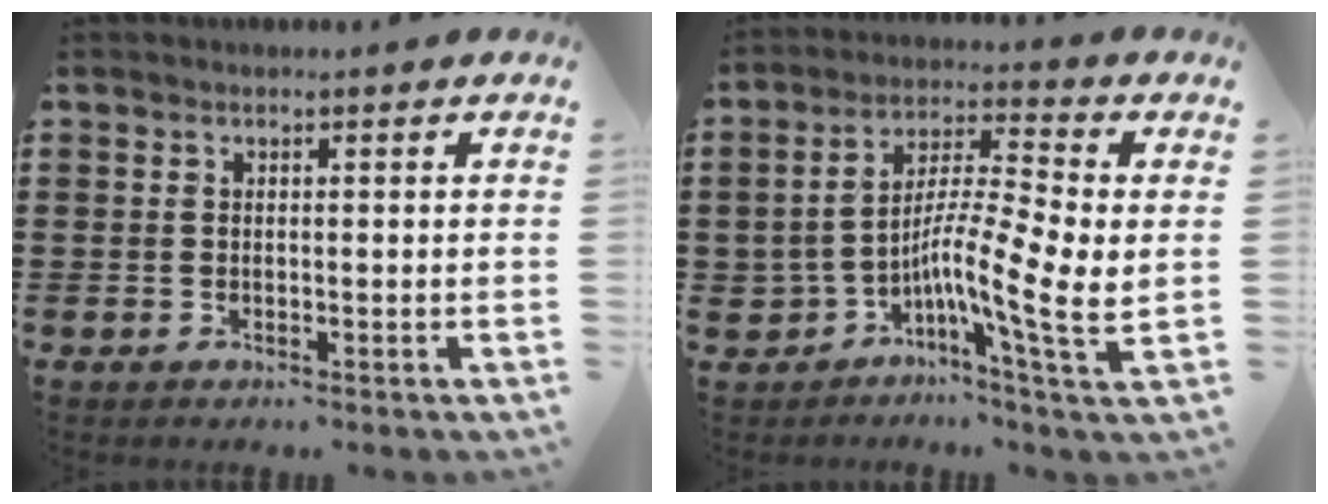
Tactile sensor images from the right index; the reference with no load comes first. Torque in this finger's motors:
{"motor_torque": [0.36, -0.04, 0.70, 0.15]}